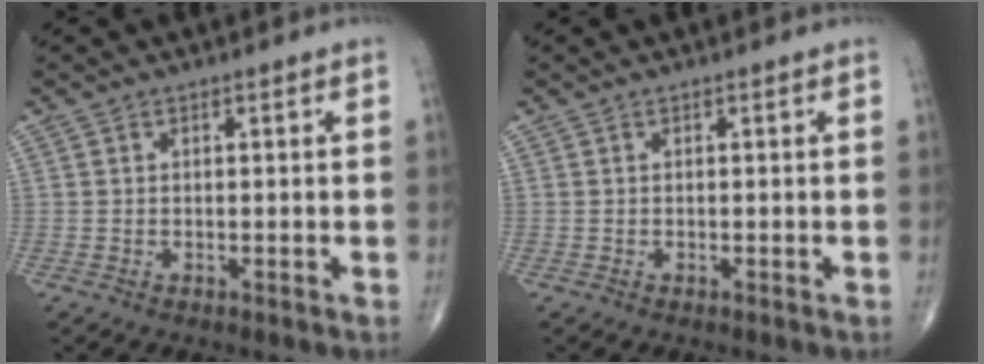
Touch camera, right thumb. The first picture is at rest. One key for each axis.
{"total": 0.0}